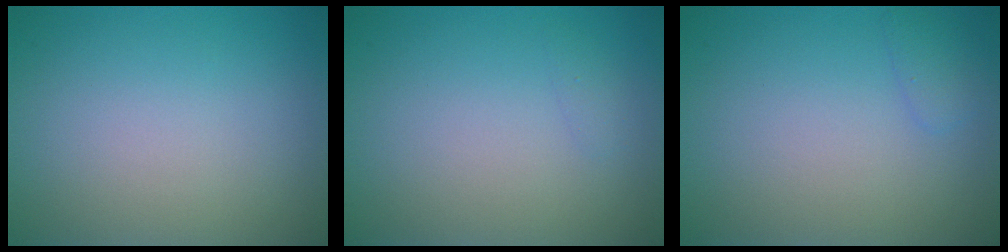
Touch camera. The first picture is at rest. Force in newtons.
{"total": 0.5, "press": 0.5, "slide": 0.0}
{"total": 1.0, "press": 1.0, "slide": 0.1}